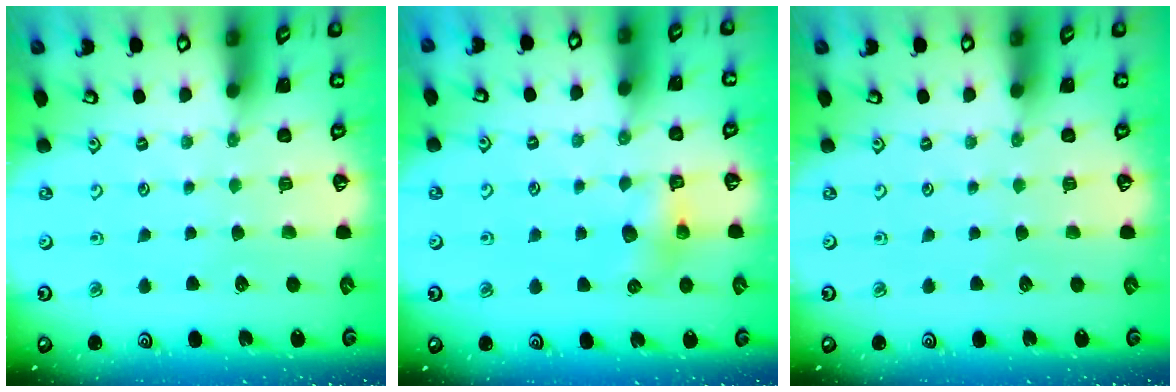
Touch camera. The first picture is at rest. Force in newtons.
{"total": 6.5, "press": 6.5, "slide": 0.7}
{"total": 0.0}